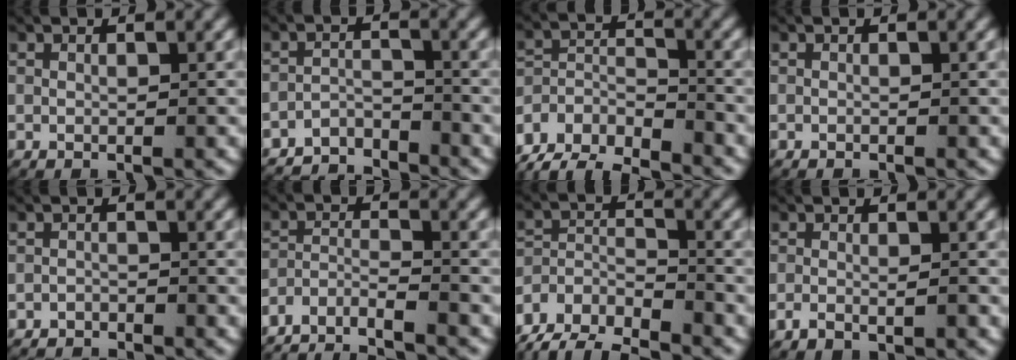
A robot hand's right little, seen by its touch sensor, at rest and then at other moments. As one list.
[{"total": 4.4, "force": [-4.1, 1.6, 0.7], "torque": [-0.012, -0.009, -0.075]}, {"total": 11.5, "force": [-9.0, 6.7, 2.7], "torque": [-0.068, -0.042, -0.147]}, {"total": 0.0}, {"total": 1.8, "force": [-1.7, 0.5, -0.1], "torque": [0.001, -0.009, -0.029]}, {"total": 10.5, "force": [-9.4, 4.0, 2.5], "torque": [-0.050, -0.031, -0.149]}, {"total": 9.7, "force": [-7.1, 6.3, 2.2], "torque": [-0.061, -0.034, -0.123]}, {"total": 2.1, "force": [-1.2, 1.1, 1.4], "torque": [-0.031, -0.006, -0.018]}]